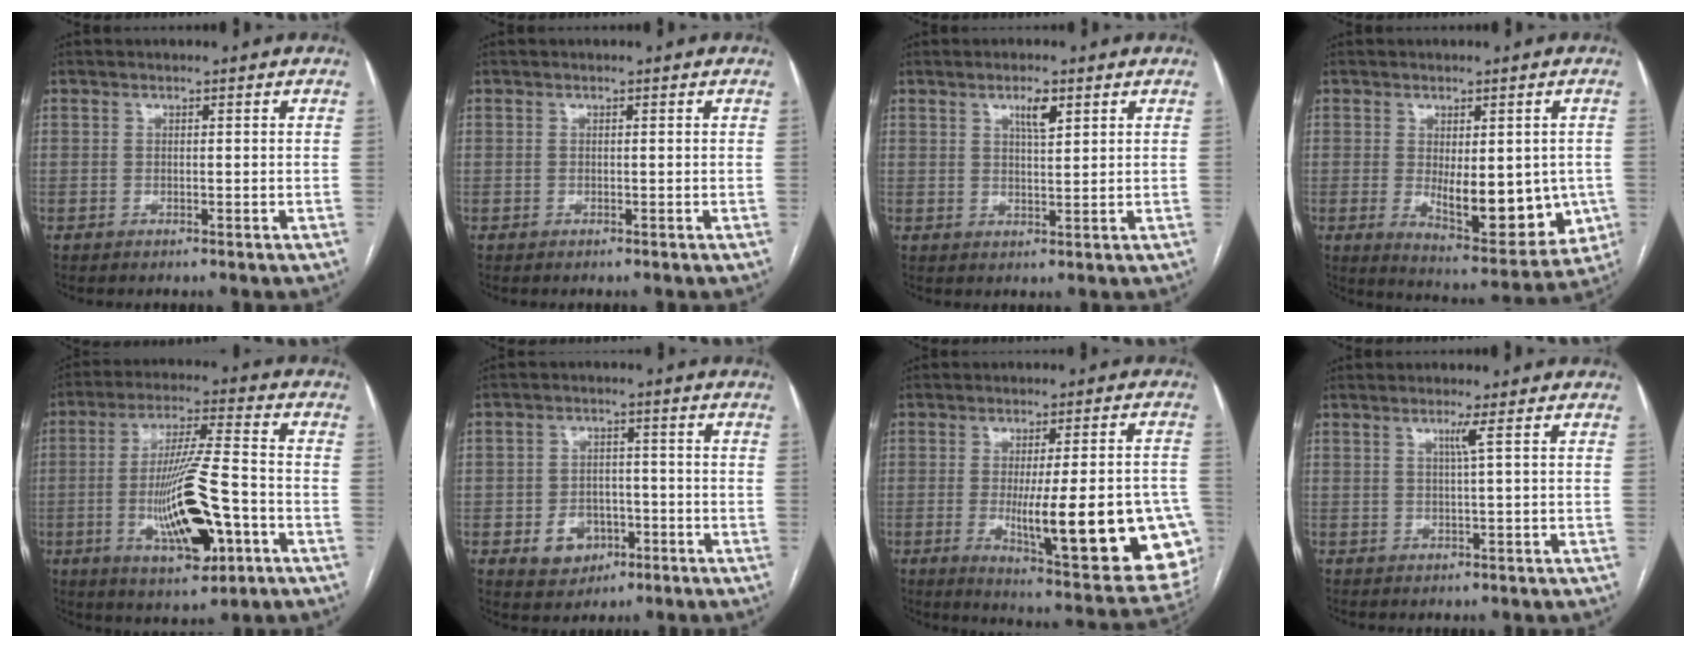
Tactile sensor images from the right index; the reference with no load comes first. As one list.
[{"total": 0.0}, {"total": 3.3, "force": [1.8, 0.7, 2.7], "torque": [-0.047, -0.001, 0.031]}, {"total": 13.3, "force": [-1.7, 5.4, 12.1], "torque": [-0.149, -0.019, -0.005]}, {"total": 15.2, "force": [-4.5, 2.9, 14.3], "torque": [-0.265, -0.005, -0.068]}, {"total": 6.3, "force": [-2.4, 5.1, 2.8], "torque": [-0.045, 0.011, -0.026]}, {"total": 23.2, "force": [-5.3, 4.1, 22.2], "torque": [-0.220, -0.014, -0.052]}, {"total": 1.8, "force": [0.6, -0.7, 1.5], "torque": [-0.030, -0.002, 0.014]}]